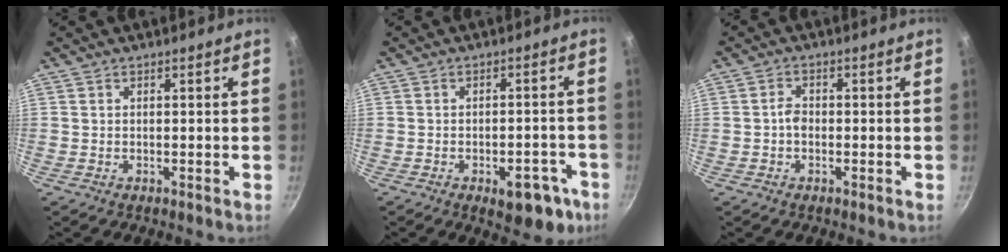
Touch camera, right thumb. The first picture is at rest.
{"total": 9.2, "force": [-4.4, 4.8, 6.5], "torque": [-0.043, 0.029, -0.045]}
{"total": 2.2, "force": [-0.5, 1.6, 1.4], "torque": [-0.020, 0.011, -0.011]}